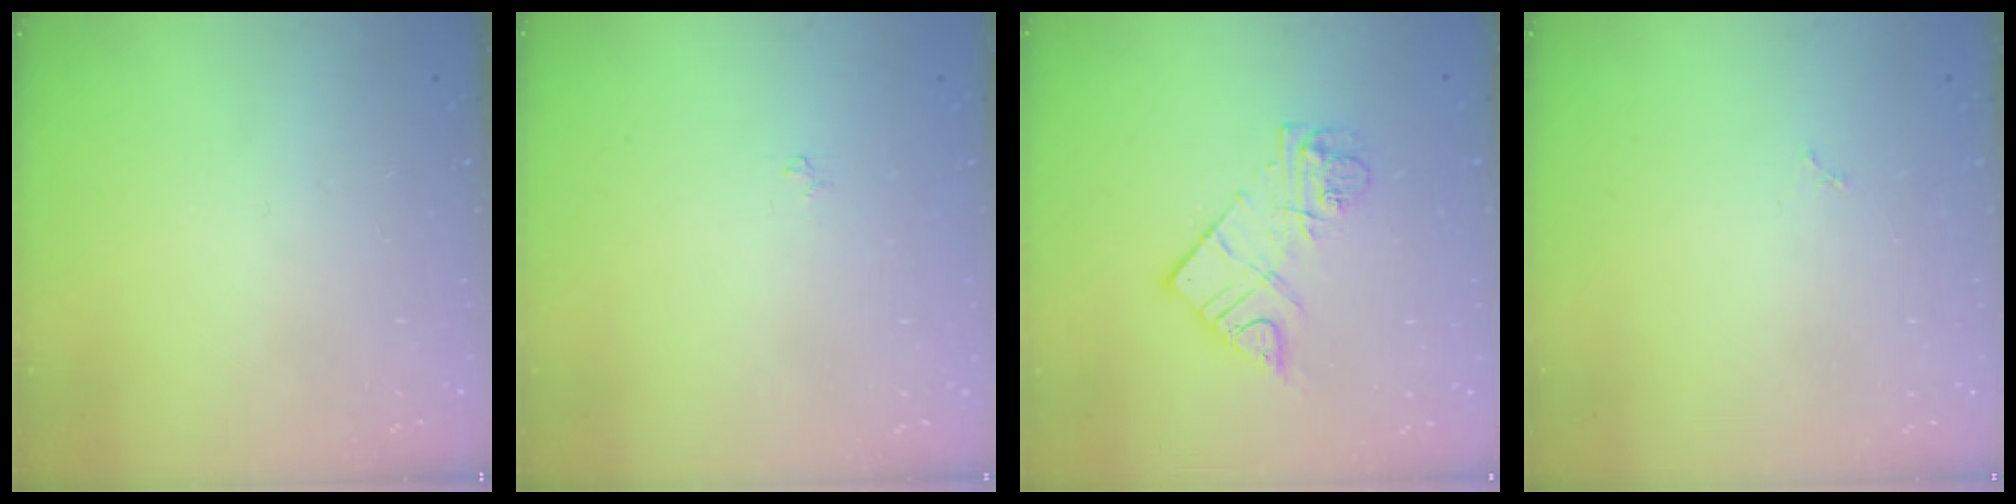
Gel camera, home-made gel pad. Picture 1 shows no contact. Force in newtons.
{"total": 2.4, "press": 2.3, "slide": 0.5}
{"total": 10.6, "press": 10.6, "slide": 1.1}
{"total": 2.9, "press": 2.9, "slide": 0.4}